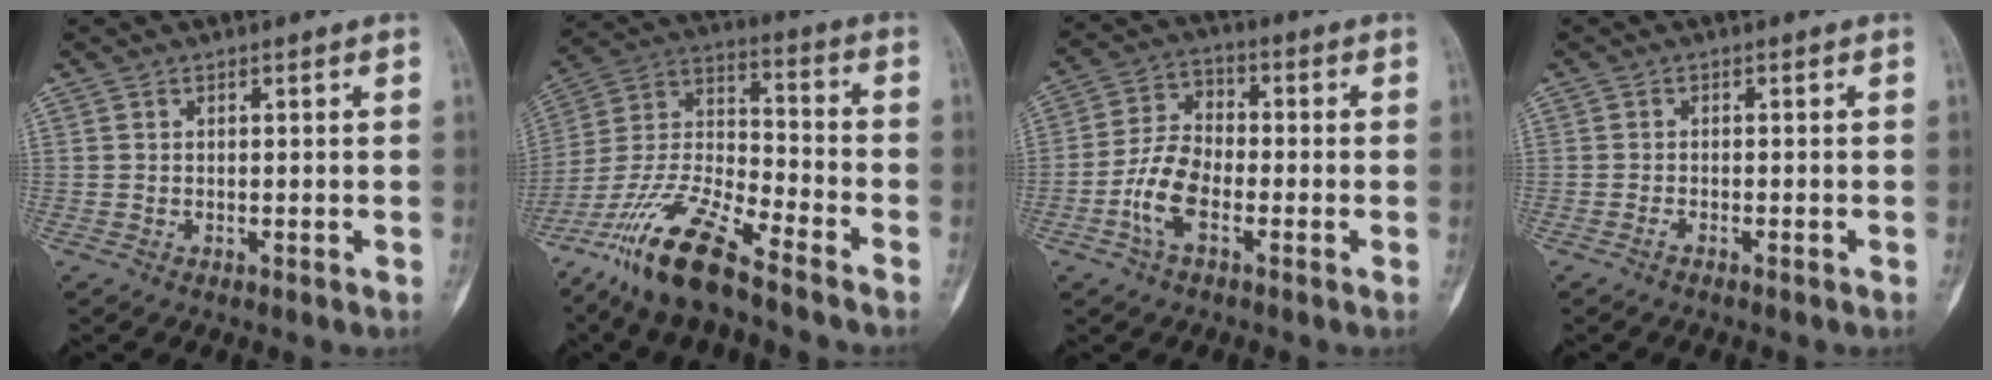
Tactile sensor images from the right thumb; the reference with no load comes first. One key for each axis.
{"total": 17.1, "fx": -12.5, "fy": 4.0, "fz": 11.0, "tx": -0.219, "ty": 0.061, "tz": -0.235}
{"total": 8.7, "fx": -3.3, "fy": 4.8, "fz": 6.5, "tx": -0.127, "ty": 0.025, "tz": -0.071}
{"total": 1.0, "fx": -0.8, "fy": 0.2, "fz": 0.5, "tx": -0.017, "ty": 0.004, "tz": -0.014}